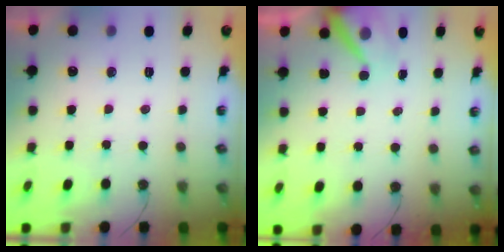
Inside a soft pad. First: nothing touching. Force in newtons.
{"total": 8.0, "press": 8.0, "slide": 0.8}